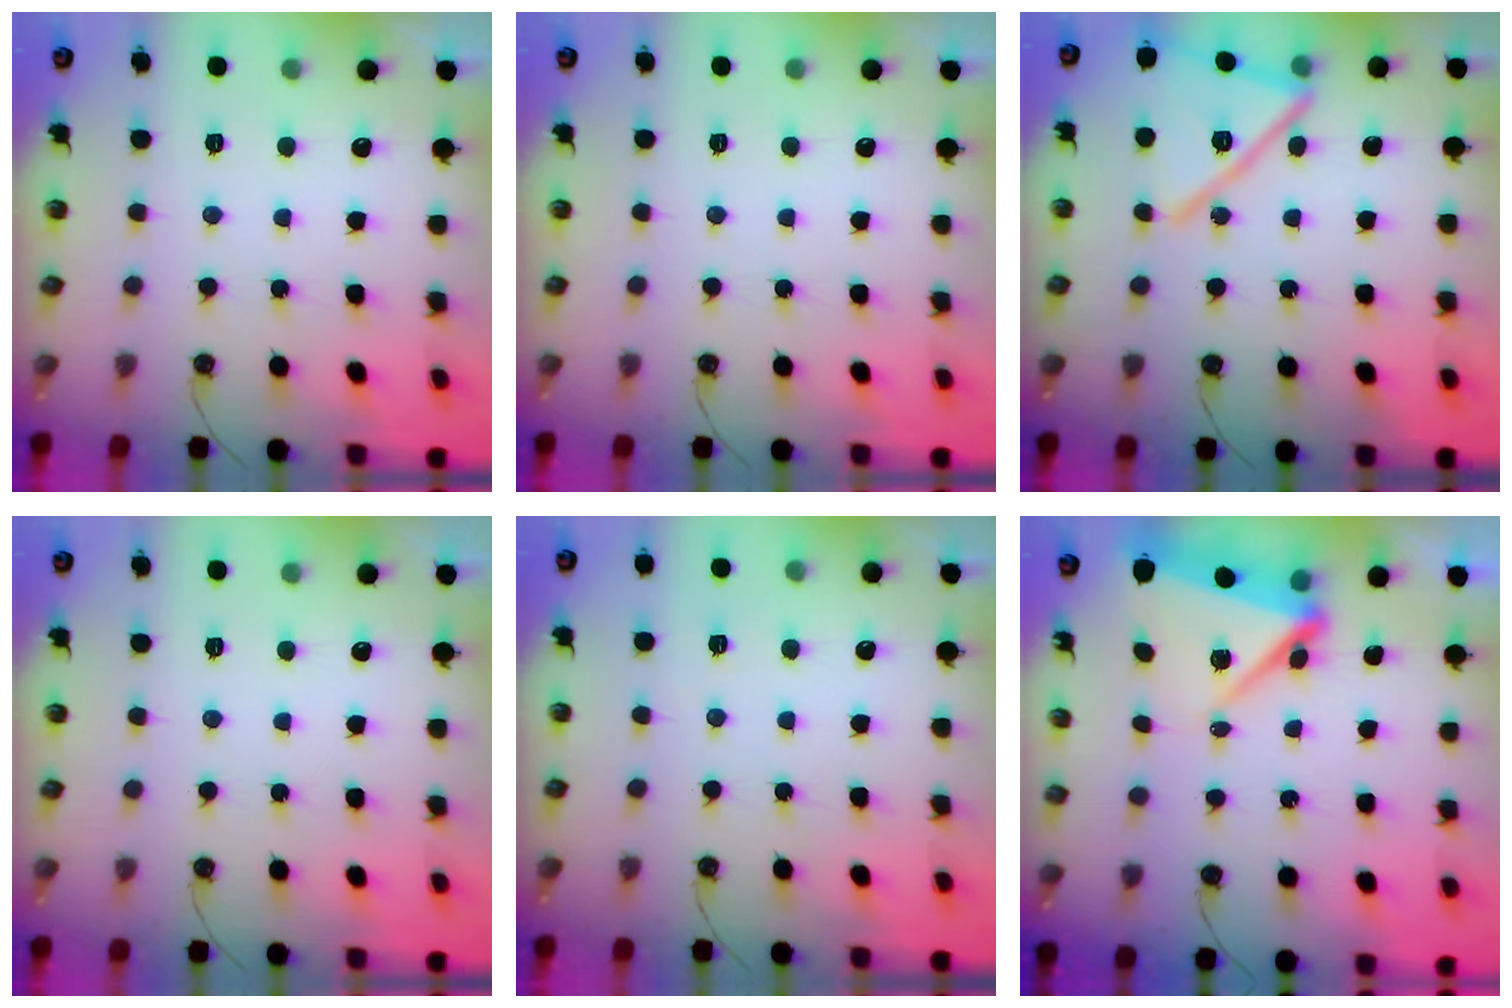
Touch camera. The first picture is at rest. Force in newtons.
{"total": 0.0}
{"total": 18.2, "press": 18.1, "slide": 0.7}
{"total": 0.0}
{"total": 1.6, "press": 1.5, "slide": 0.5}
{"total": 8.3, "press": 8.1, "slide": 1.6}